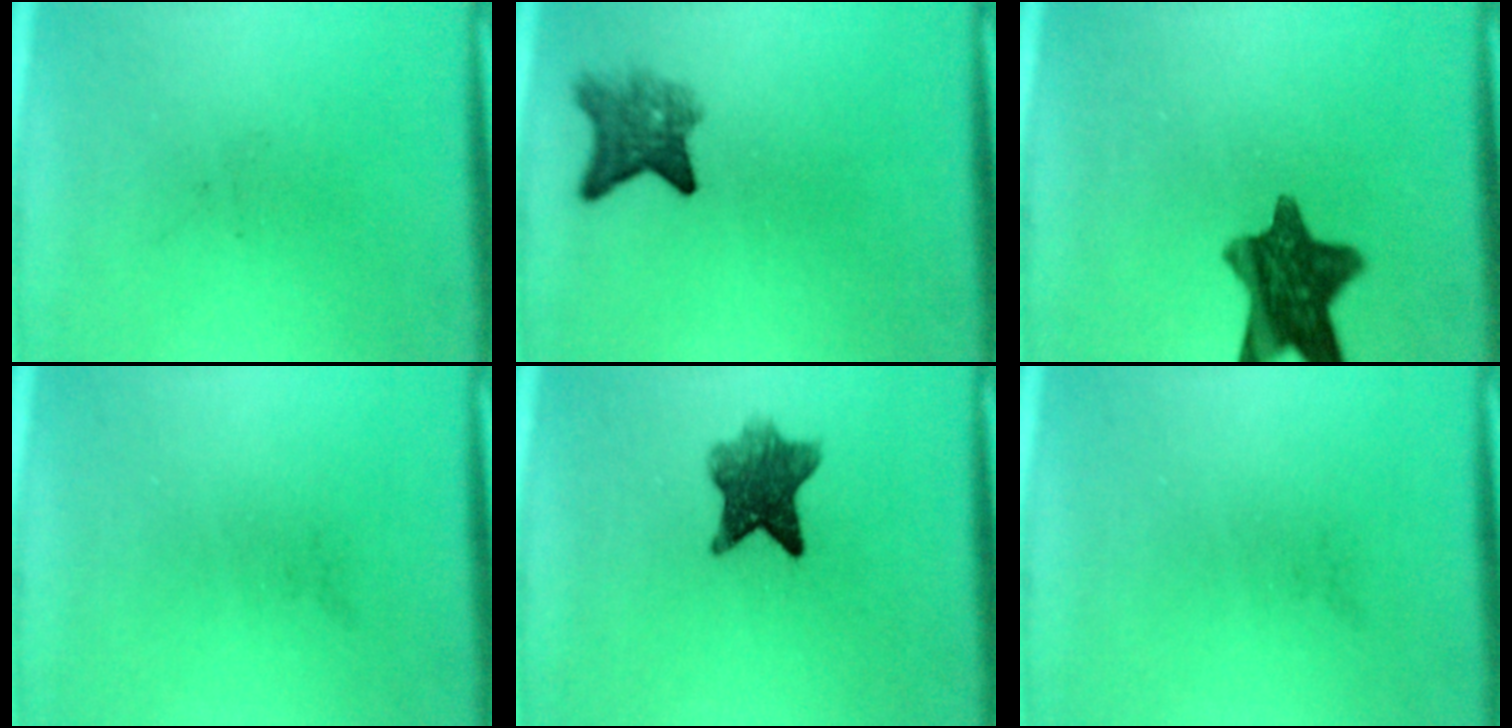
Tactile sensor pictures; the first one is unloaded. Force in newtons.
{"total": 4.5}
{"total": 11.0}
{"total": 0.0}
{"total": 7.2}
{"total": 0.0}